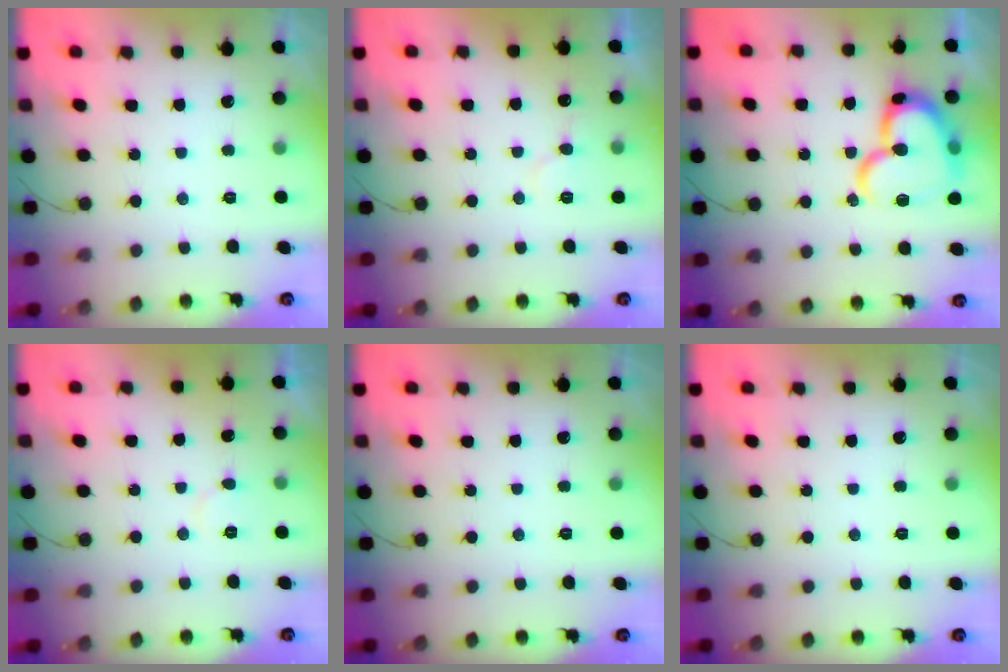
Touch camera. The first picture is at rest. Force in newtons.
{"total": 5.4, "press": 5.3, "slide": 0.4}
{"total": 20.0, "press": 19.9, "slide": 2.5}
{"total": 3.5, "press": 3.5, "slide": 0.4}
{"total": 0.0}
{"total": 0.0}